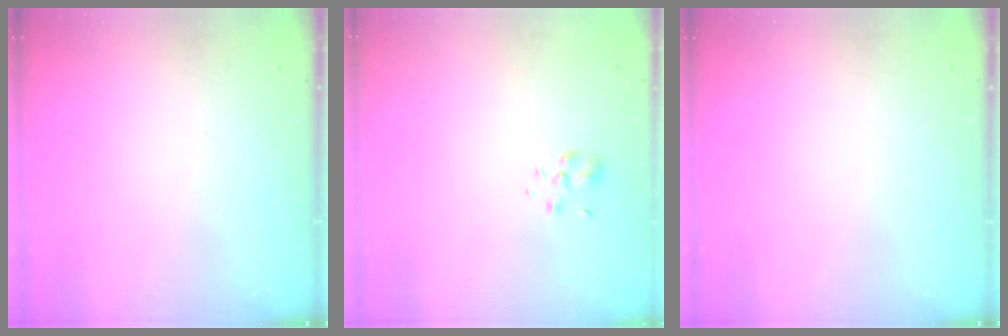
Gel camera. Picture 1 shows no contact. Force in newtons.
{"total": 3.8, "press": 3.4, "slide": 1.7}
{"total": 0.0}